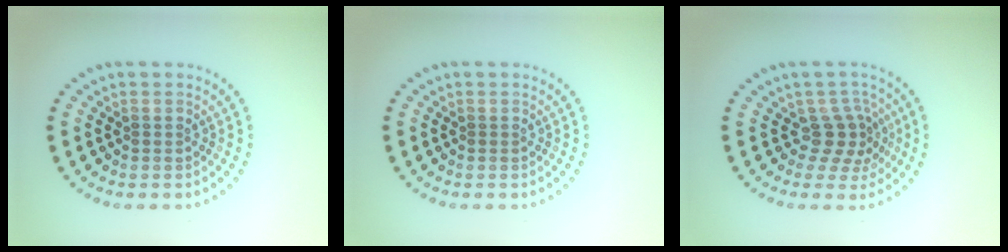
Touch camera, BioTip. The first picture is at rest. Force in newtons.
{"total": 0.0}
{"total": 2.9, "press": 2.3, "slide": 1.8}